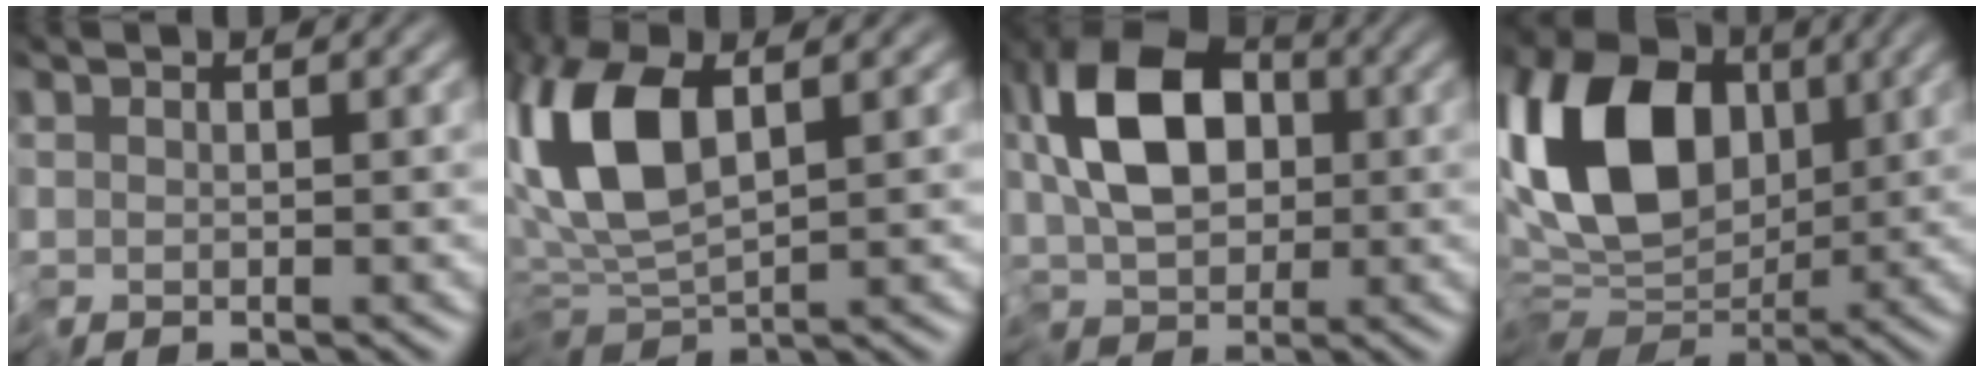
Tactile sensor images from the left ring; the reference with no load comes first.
{"total": 8.7, "force": [1.1, 3.8, 7.7], "torque": [-0.169, 0.010, 0.011]}
{"total": 9.7, "force": [0.5, 6.0, 7.6], "torque": [-0.141, 0.016, -0.007]}
{"total": 12.3, "force": [1.1, 8.1, 9.1], "torque": [-0.181, 0.006, 0.004]}